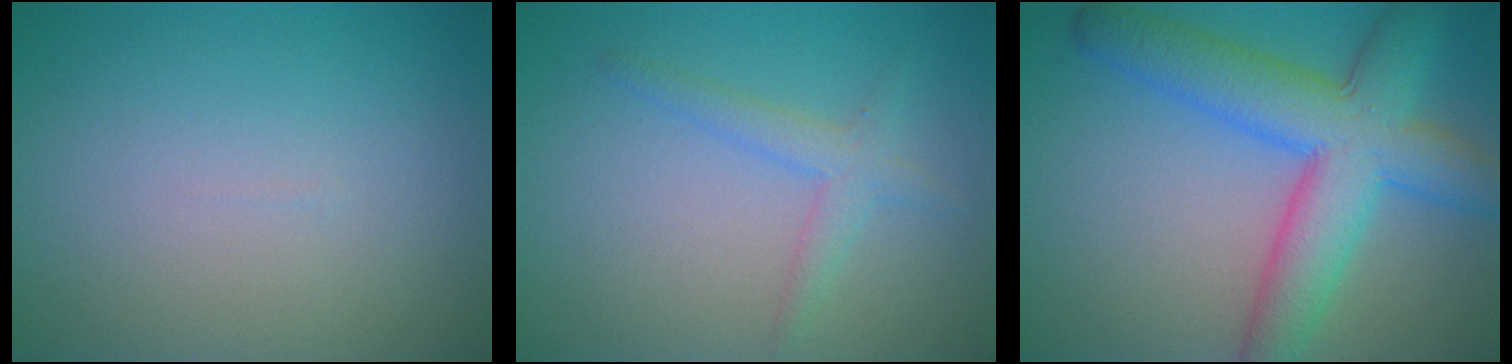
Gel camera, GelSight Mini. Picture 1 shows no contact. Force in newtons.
{"total": 2.1, "press": 2.1, "slide": 0.1}
{"total": 8.6, "press": 8.6, "slide": 0.4}